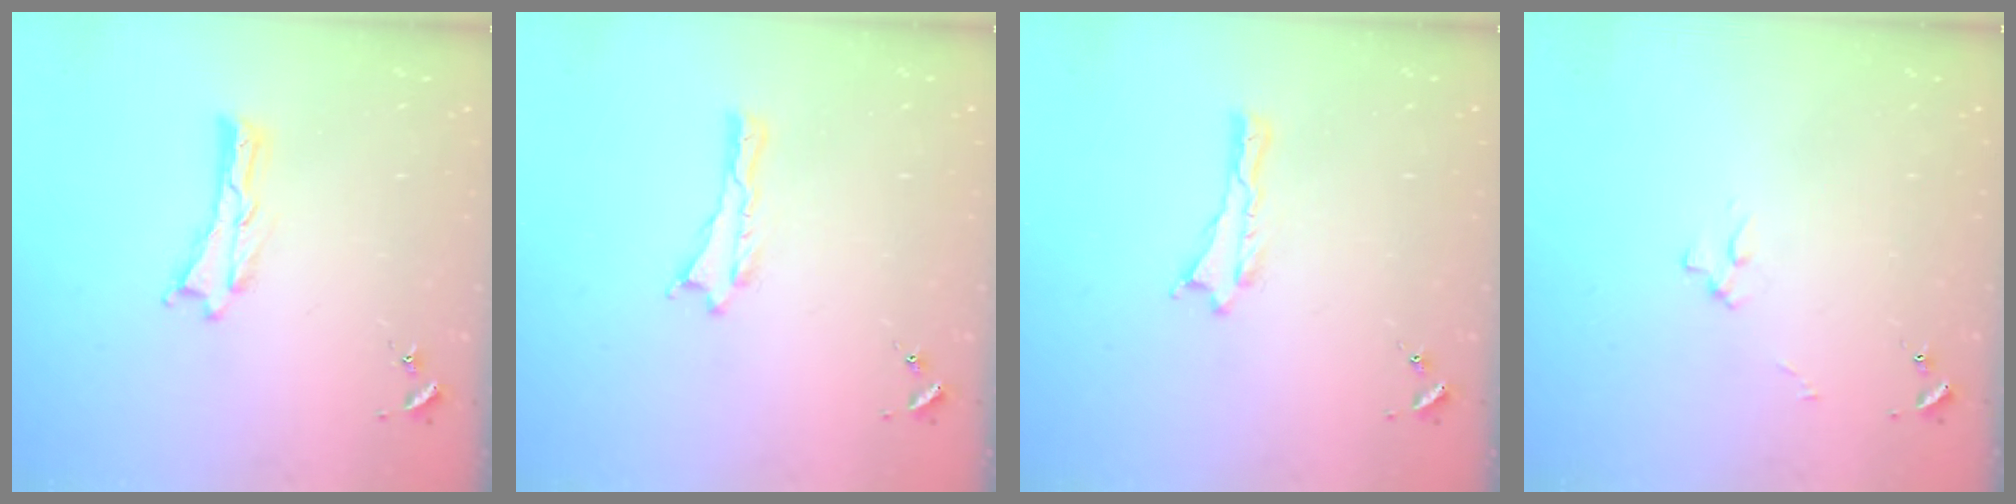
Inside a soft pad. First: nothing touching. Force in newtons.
{"total": 0.0}
{"total": 0.0}
{"total": 2.5, "press": 2.5, "slide": 0.3}